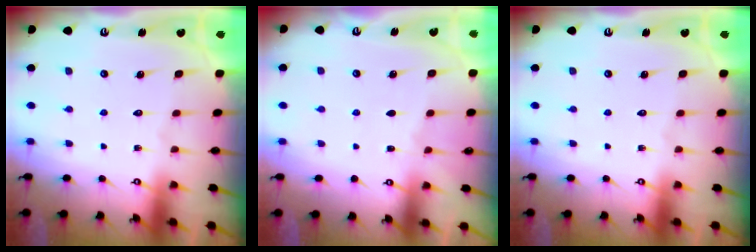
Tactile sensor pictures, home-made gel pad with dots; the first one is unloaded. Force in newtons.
{"total": 0.5, "press": 0.5, "slide": 0.1}
{"total": 0.0}